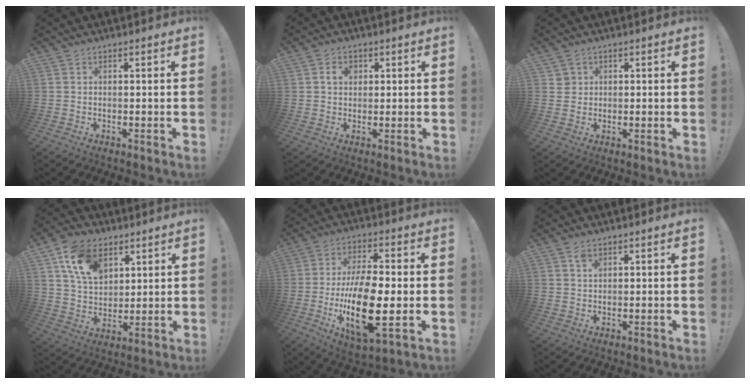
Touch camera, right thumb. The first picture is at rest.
{"total": 3.7, "force": [0.9, 2.7, 2.3], "torque": [-0.034, 0.004, 0.012]}
{"total": 2.4, "force": [1.1, 2.2, 0.1], "torque": [-0.004, 0.003, 0.021]}
{"total": 14.5, "force": [7.3, 10.1, 7.5], "torque": [-0.129, -0.021, 0.142]}
{"total": 20.3, "force": [-3.4, 8.4, 18.2], "torque": [-0.341, -0.005, -0.051]}
{"total": 2.0, "force": [1.3, 1.1, 0.9], "torque": [-0.012, -0.005, 0.024]}